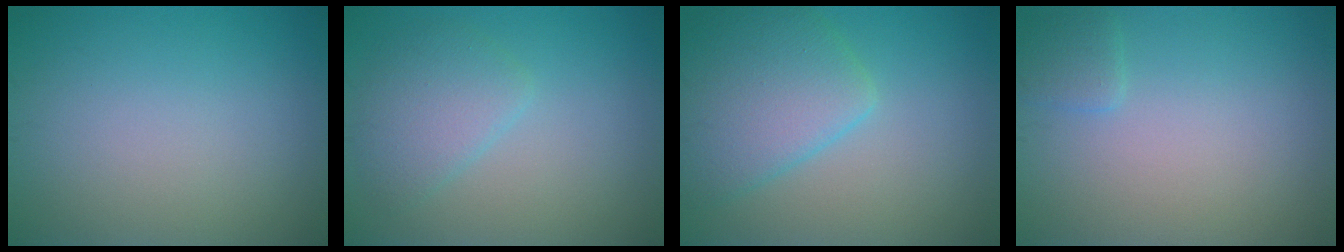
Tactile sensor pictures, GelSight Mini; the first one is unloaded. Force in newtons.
{"total": 3.2, "press": 3.1, "slide": 0.2}
{"total": 6.0, "press": 6.0, "slide": 0.2}
{"total": 1.2, "press": 1.2, "slide": 0.2}